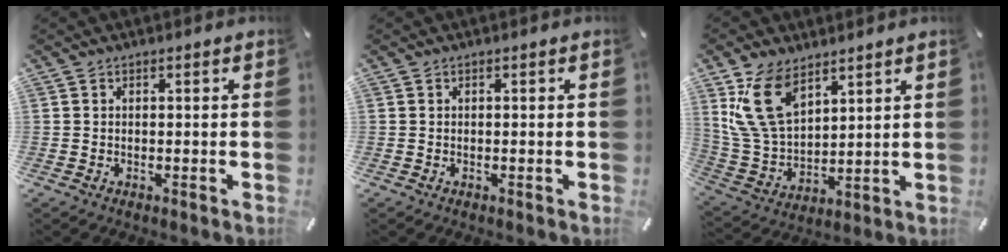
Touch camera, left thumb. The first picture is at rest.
{"total": 0.0}
{"total": 14.1, "force": [8.1, 8.4, 8.0], "torque": [-0.212, -0.029, 0.153]}